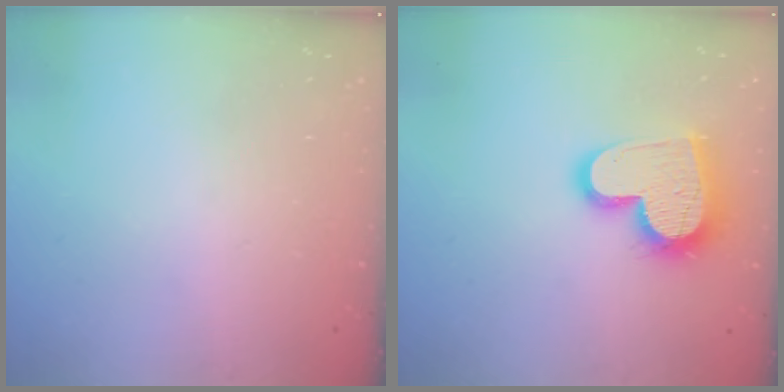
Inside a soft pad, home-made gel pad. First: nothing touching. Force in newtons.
{"total": 16.4, "press": 16.3, "slide": 1.2}